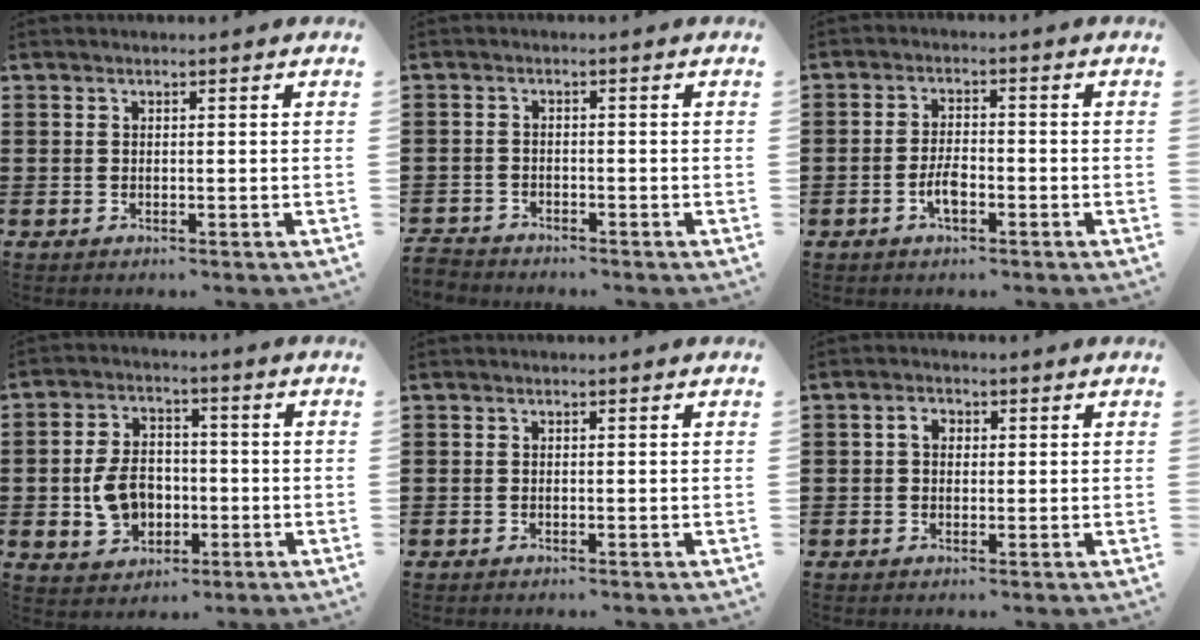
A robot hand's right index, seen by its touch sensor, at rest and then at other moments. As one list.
[{"total": 2.2, "force": [-2.1, 0.3, -0.2], "torque": [-0.004, -0.003, -0.047]}, {"total": 3.7, "force": [-1.5, 1.6, 3.0], "torque": [-0.067, 0.001, -0.032]}, {"total": 7.4, "force": [-1.4, 5.4, 4.9], "torque": [-0.114, 0.008, -0.026]}, {"total": 0.0}, {"total": 2.2, "force": [0.3, 1.7, 1.4], "torque": [-0.031, 0.012, 0.002]}]